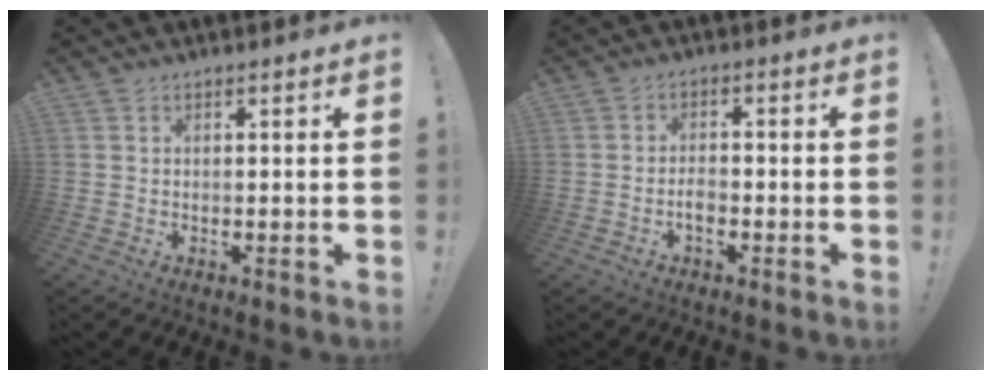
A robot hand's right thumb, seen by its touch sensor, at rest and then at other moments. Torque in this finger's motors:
{"motor_torque": [0.46, 0.53, 0.48, -0.56, 0.08]}